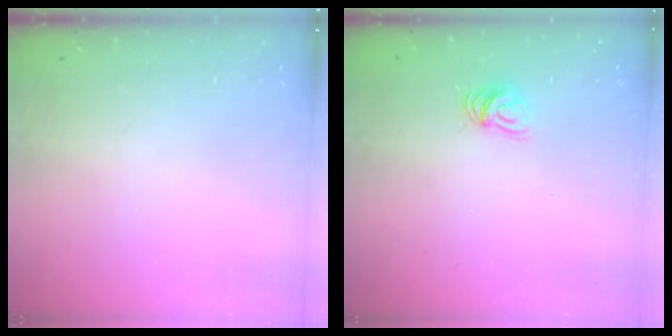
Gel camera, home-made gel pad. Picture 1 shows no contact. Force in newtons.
{"total": 7.3, "press": 7.3, "slide": 0.4}